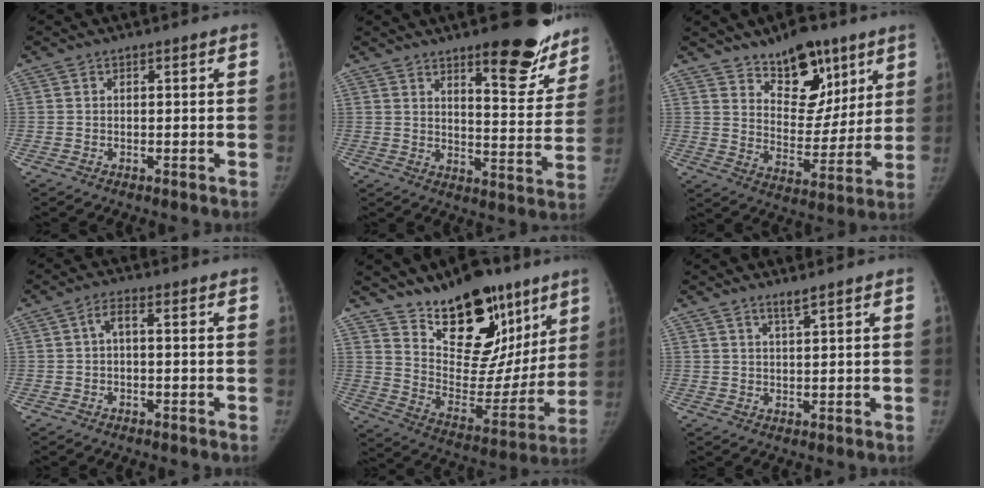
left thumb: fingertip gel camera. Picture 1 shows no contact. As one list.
[{"total": 16.2, "force": [11.2, 5.2, 10.5], "torque": [-0.077, -0.083, 0.152]}, {"total": 14.6, "force": [9.4, 8.0, 7.7], "torque": [-0.064, -0.063, 0.156]}, {"total": 2.1, "force": [-0.2, 0.8, 1.9], "torque": [-0.034, 0.014, -0.006]}, {"total": 23.6, "force": [15.2, 12.4, 13.0], "torque": [-0.136, -0.078, 0.244]}, {"total": 2.0, "force": [1.7, -0.1, 1.2], "torque": [-0.022, -0.013, 0.034]}]